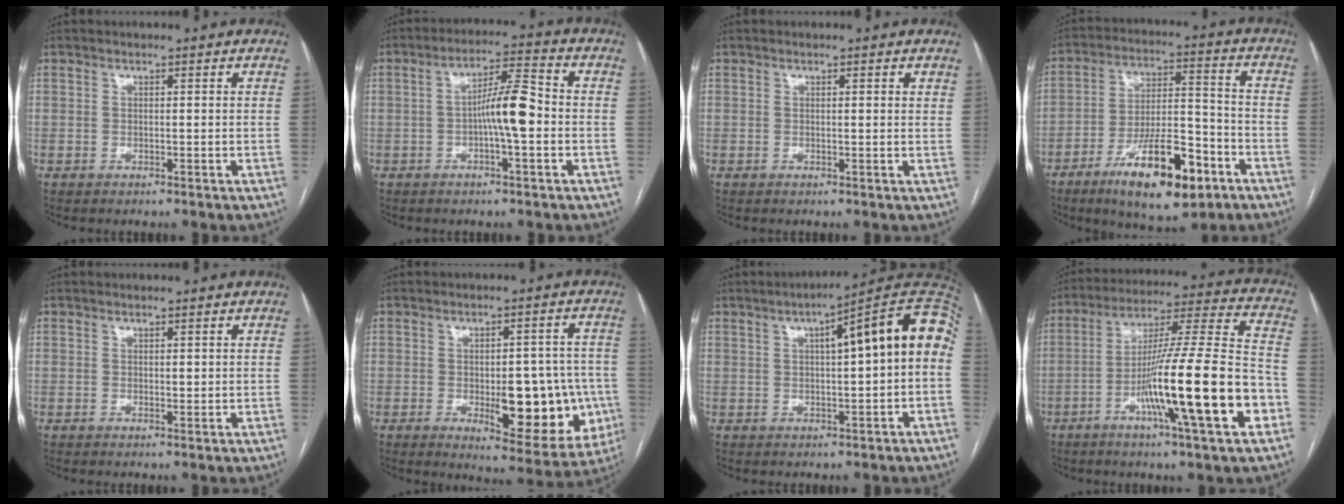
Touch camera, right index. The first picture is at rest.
{"total": 7.5, "force": [-1.2, 0.9, 7.3], "torque": [-0.128, 0.019, -0.022]}
{"total": 0.9, "force": [0.5, 0.1, 0.7], "torque": [-0.010, 0.001, 0.004]}
{"total": 16.2, "force": [-8.9, 4.5, 12.8], "torque": [-0.216, 0.002, -0.141]}
{"total": 0.8, "force": [0.2, 0.4, 0.7], "torque": [-0.008, -0.001, 0.005]}
{"total": 14.8, "force": [-3.1, 5.8, 13.3], "torque": [-0.153, 0.007, -0.025]}
{"total": 13.7, "force": [2.5, 1.3, 13.4], "torque": [-0.183, 0.041, 0.028]}
{"total": 21.3, "force": [-7.3, 0.2, 20.1], "torque": [-0.314, -0.011, -0.123]}